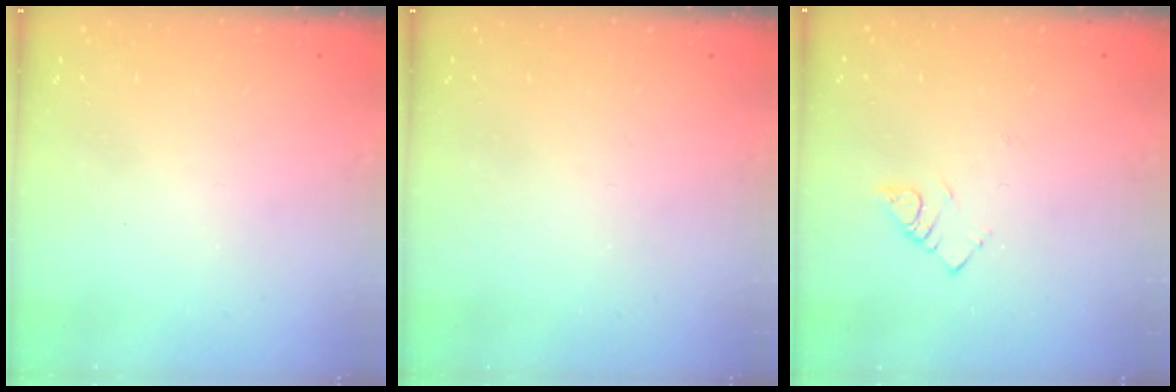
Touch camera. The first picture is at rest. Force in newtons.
{"total": 0.0}
{"total": 3.4, "press": 3.3, "slide": 0.6}